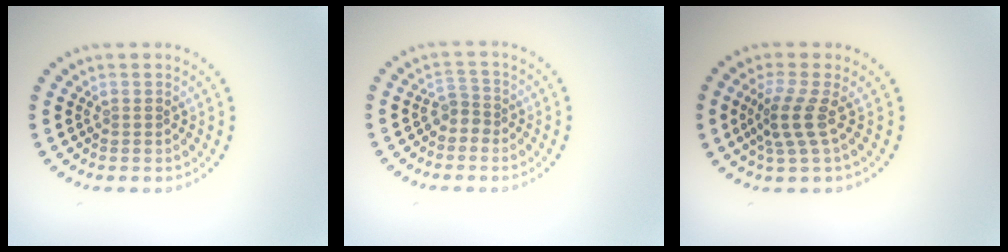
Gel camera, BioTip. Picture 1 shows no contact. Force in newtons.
{"total": 1.8, "press": 1.1, "slide": 1.3}
{"total": 2.9, "press": 2.3, "slide": 1.8}